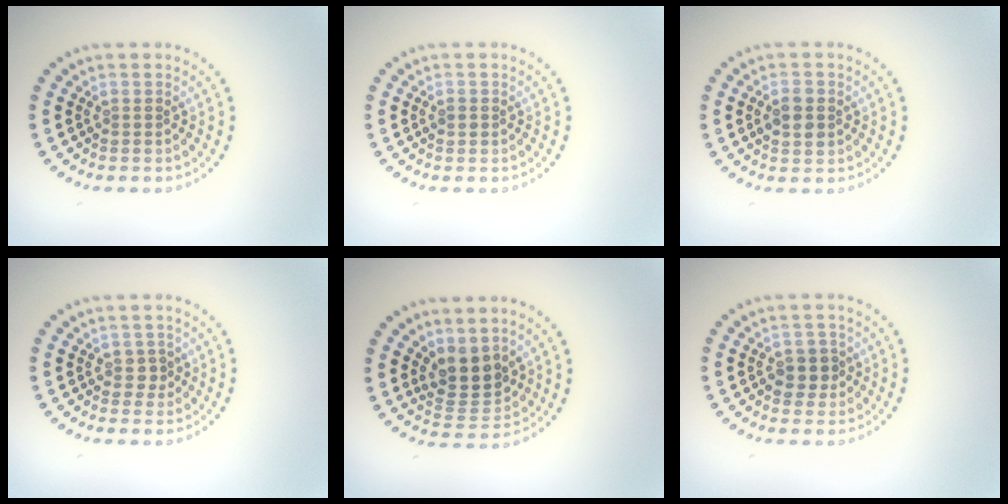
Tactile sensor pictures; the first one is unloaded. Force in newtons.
{"total": 1.1, "press": 1.1, "slide": 0.2}
{"total": 2.5, "press": 2.4, "slide": 0.1}
{"total": 1.0, "press": 0.9, "slide": 0.4}
{"total": 3.6, "press": 3.2, "slide": 1.5}
{"total": 2.3, "press": 2.2, "slide": 0.7}